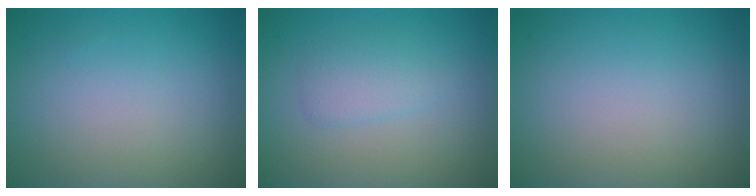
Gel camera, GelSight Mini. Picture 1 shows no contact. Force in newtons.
{"total": 1.9, "press": 1.9, "slide": 0.0}
{"total": 0.0}